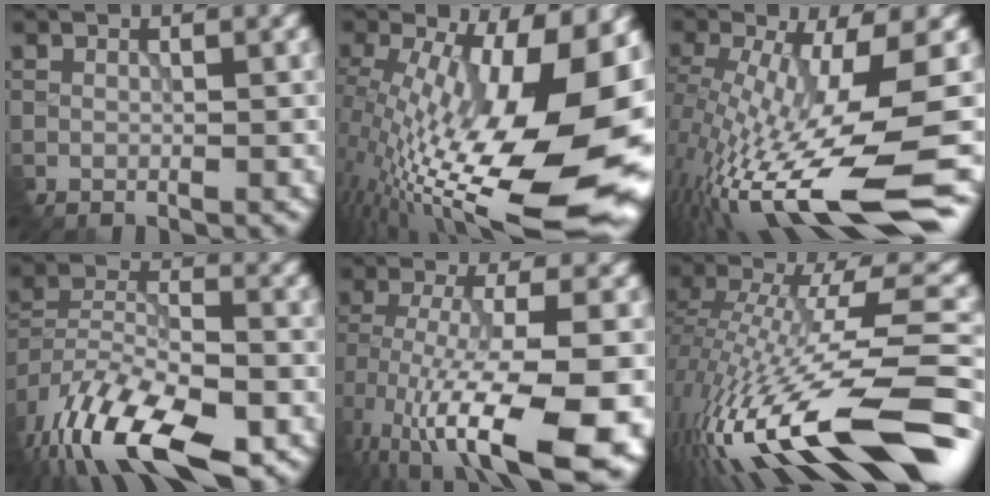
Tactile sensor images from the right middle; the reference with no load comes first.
{"total": 18.5, "force": [-2.6, 6.5, 17.2], "torque": [-0.258, -0.017, -0.046]}
{"total": 14.8, "force": [-5.0, 3.2, 13.6], "torque": [-0.266, -0.021, -0.075]}
{"total": 13.1, "force": [-9.2, 4.7, 8.1], "torque": [-0.160, -0.005, -0.168]}
{"total": 14.8, "force": [-7.7, 5.2, 11.5], "torque": [-0.222, -0.030, -0.107]}
{"total": 17.0, "force": [-8.3, 4.6, 14.1], "torque": [-0.264, 0.011, -0.145]}